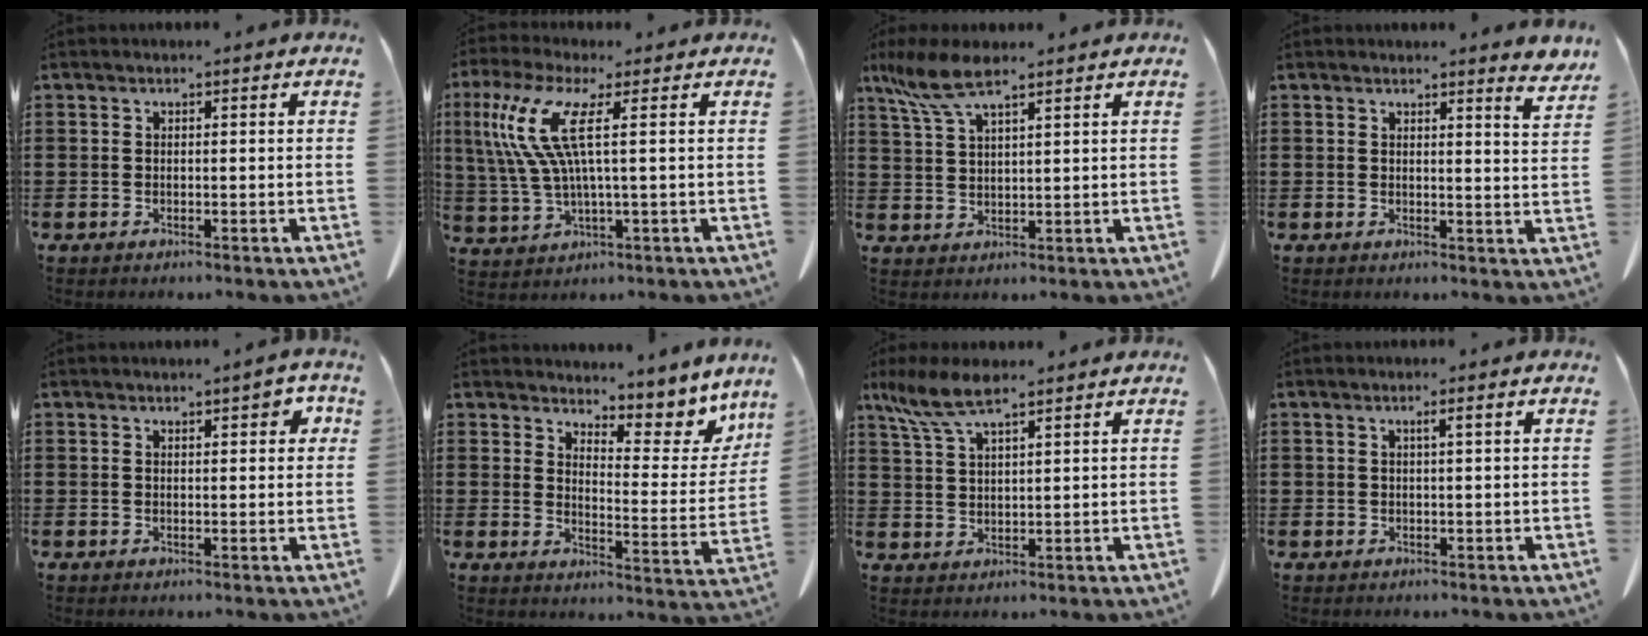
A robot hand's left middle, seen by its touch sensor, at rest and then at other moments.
{"total": 9.5, "force": [2.5, 1.3, 9.0], "torque": [-0.213, -0.015, 0.034]}
{"total": 6.8, "force": [4.7, 1.5, 4.7], "torque": [-0.117, -0.008, 0.081]}
{"total": 3.2, "force": [3.1, -0.5, 0.5], "torque": [-0.011, -0.017, 0.056]}
{"total": 2.5, "force": [1.6, 0.8, 1.8], "torque": [-0.029, 0.004, 0.025]}
{"total": 6.9, "force": [6.2, 1.7, 2.5], "torque": [-0.050, -0.048, 0.106]}
{"total": 6.7, "force": [4.7, 1.4, 4.5], "torque": [-0.106, -0.007, 0.084]}
{"total": 1.3, "force": [0.5, 0.0, 1.2], "torque": [-0.022, 0.000, 0.008]}